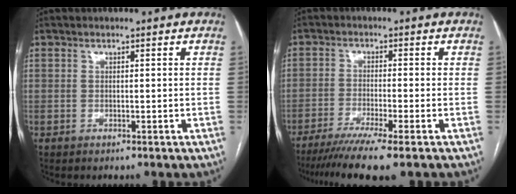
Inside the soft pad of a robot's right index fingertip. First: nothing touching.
{"total": 9.3, "force": [-7.0, -0.9, 6.1], "torque": [-0.093, -0.026, -0.112]}